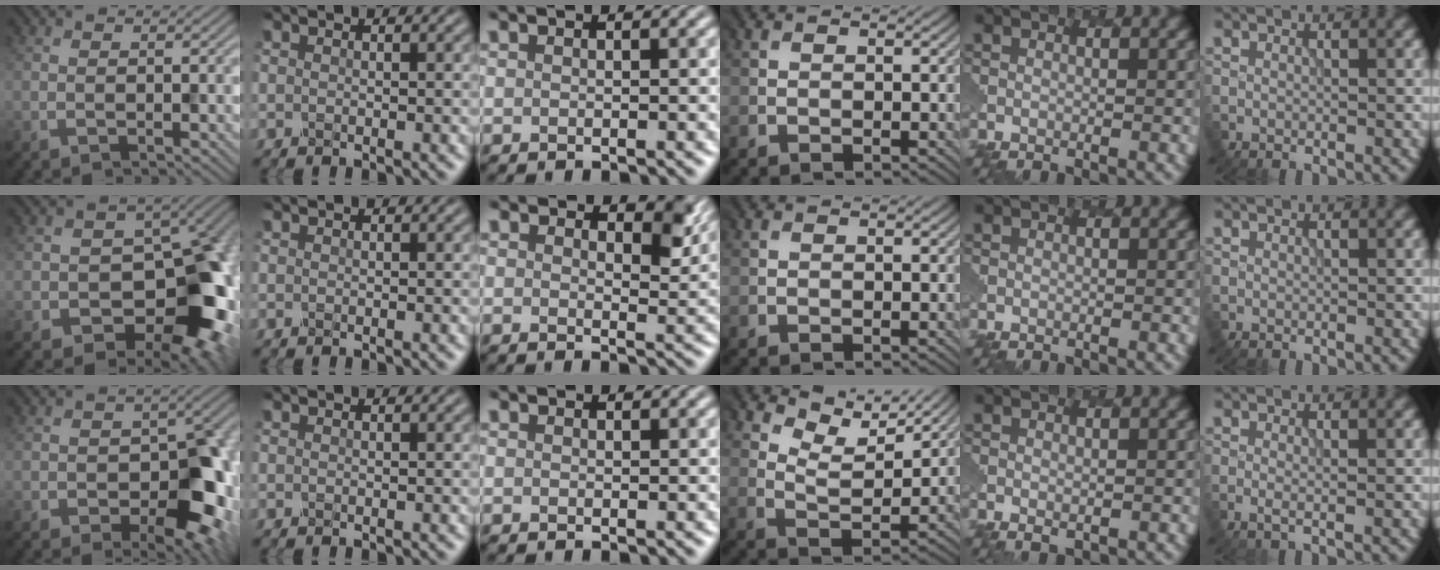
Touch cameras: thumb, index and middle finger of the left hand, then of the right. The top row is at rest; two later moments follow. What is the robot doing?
{"motion": "dispense", "object": "toothpaste"}